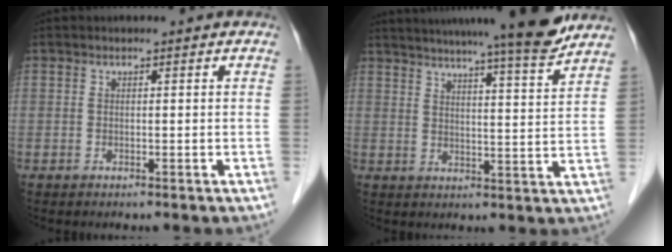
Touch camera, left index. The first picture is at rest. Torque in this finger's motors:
{"motor_torque": [0.35, -0.46, 0.69, 0.15]}